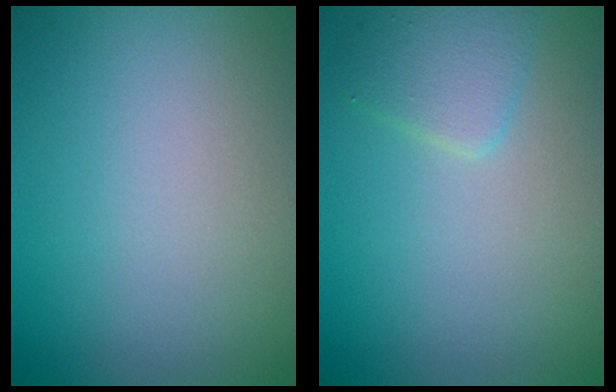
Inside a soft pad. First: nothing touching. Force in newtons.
{"total": 2.0, "press": 2.0, "slide": 0.1}